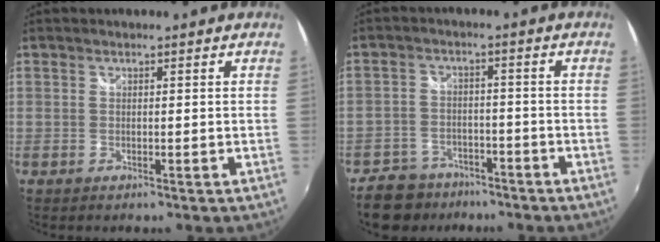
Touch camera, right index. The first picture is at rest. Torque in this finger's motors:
{"motor_torque": [0.44, -0.26, 0.16, 0.00]}